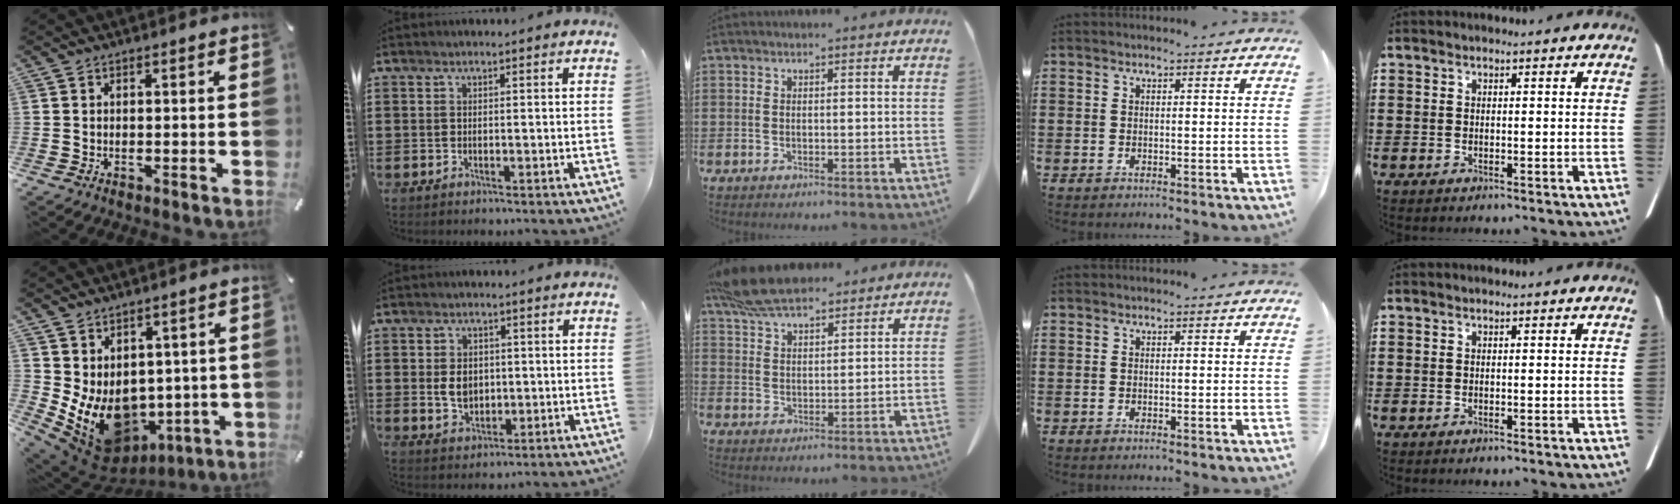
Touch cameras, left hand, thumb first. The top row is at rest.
{"thumb": {"total": 11.5, "force": [-0.8, 9.7, 6.2], "torque": [-0.113, -0.022, -0.002]}, "index": {"total": 4.5, "force": [0.1, 3.4, 3.0], "torque": [-0.057, 0.007, -0.003]}, "middle": {"total": 8.6, "force": [7.3, 2.6, 3.8], "torque": [-0.097, -0.011, 0.139]}}